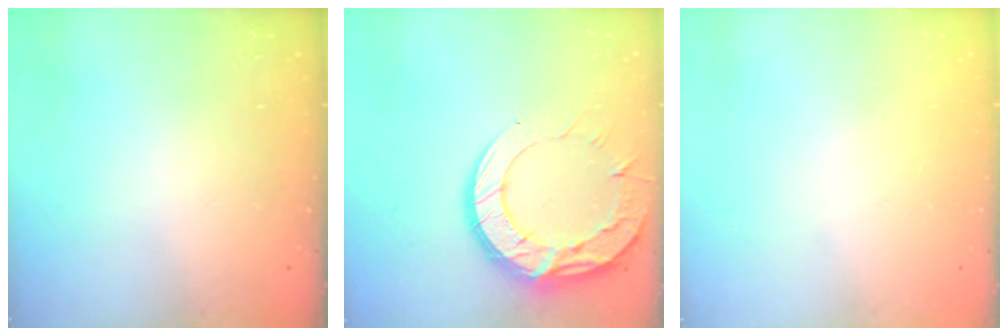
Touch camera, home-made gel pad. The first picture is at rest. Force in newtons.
{"total": 19.5, "press": 19.4, "slide": 1.6}
{"total": 0.0}